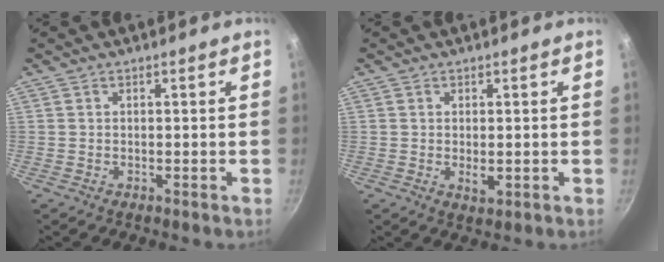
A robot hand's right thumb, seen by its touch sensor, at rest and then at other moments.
{"total": 2.3, "force": [-0.1, 1.1, 2.0], "torque": [-0.034, -0.005, 0.000]}